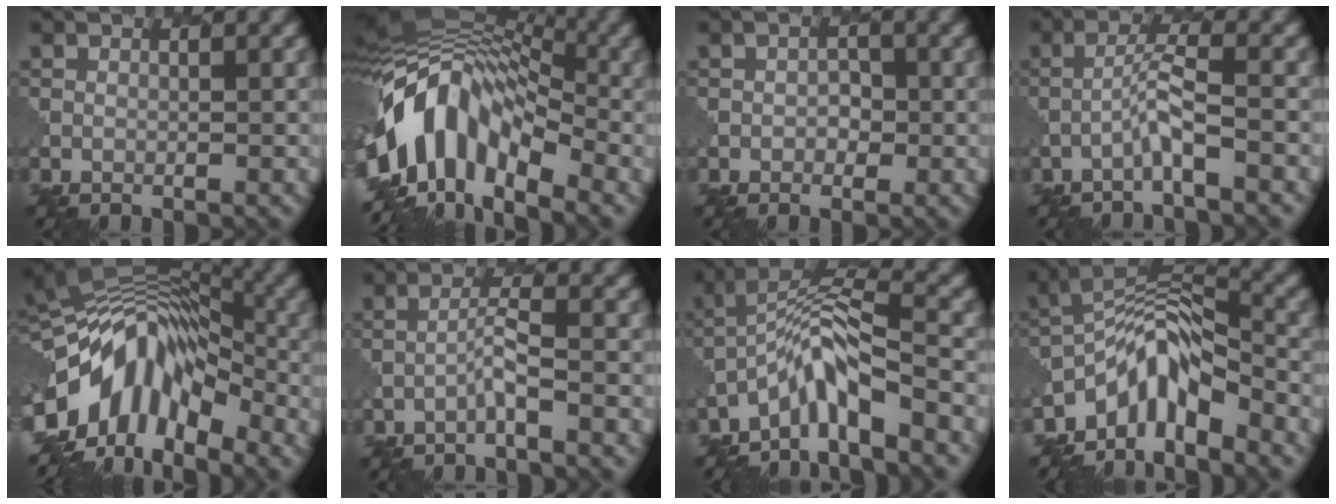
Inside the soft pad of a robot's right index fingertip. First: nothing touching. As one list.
[{"total": 12.4, "force": [-4.2, 7.4, 9.0], "torque": [-0.160, 0.020, -0.090]}, {"total": 1.1, "force": [-0.1, 1.0, 0.6], "torque": [-0.007, 0.001, 0.000]}, {"total": 2.2, "force": [-1.1, -0.1, 1.9], "torque": [-0.040, 0.013, -0.028]}, {"total": 12.5, "force": [-4.5, 7.0, 9.3], "torque": [-0.150, 0.013, -0.086]}, {"total": 1.5, "force": [-0.9, -0.2, 1.3], "torque": [-0.027, 0.011, -0.021]}, {"total": 5.7, "force": [-3.7, 1.2, 4.2], "torque": [-0.070, 0.011, -0.075]}, {"total": 6.8, "force": [-4.6, 2.6, 4.2], "torque": [-0.056, 0.005, -0.093]}]